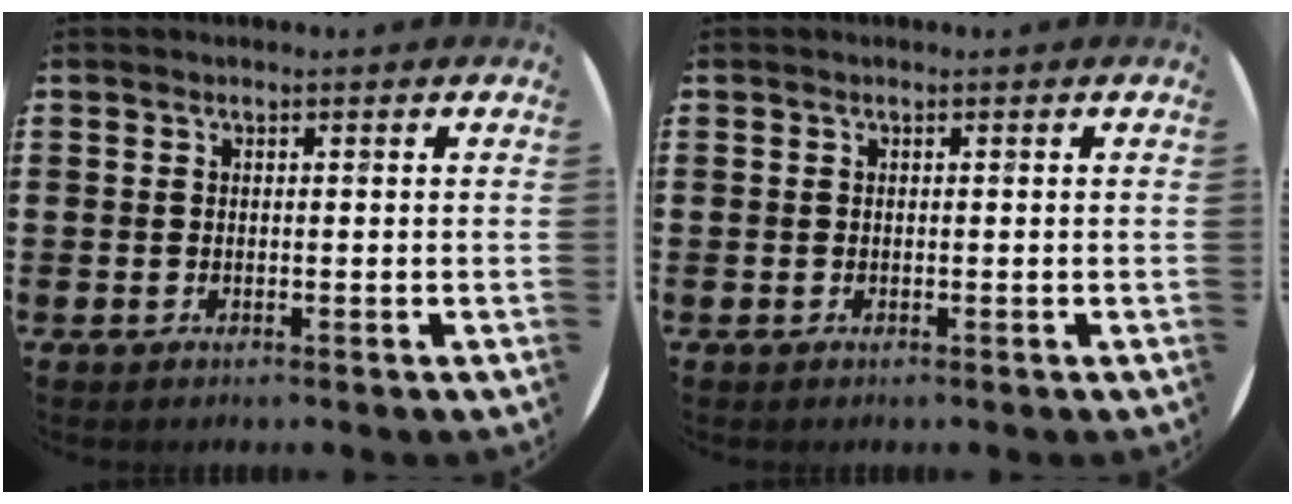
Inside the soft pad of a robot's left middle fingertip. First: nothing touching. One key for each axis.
{"total": 0.0}